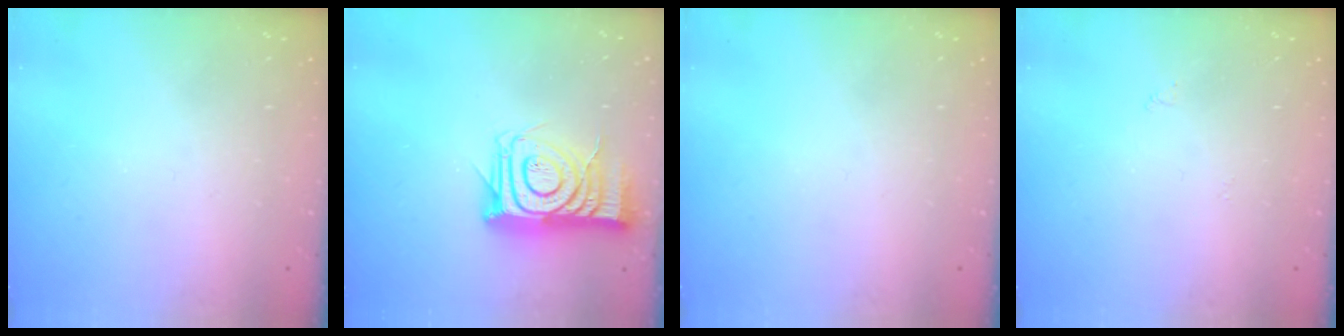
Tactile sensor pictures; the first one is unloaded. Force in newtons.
{"total": 14.6, "press": 14.6, "slide": 1.0}
{"total": 0.0}
{"total": 3.3, "press": 3.3, "slide": 0.5}